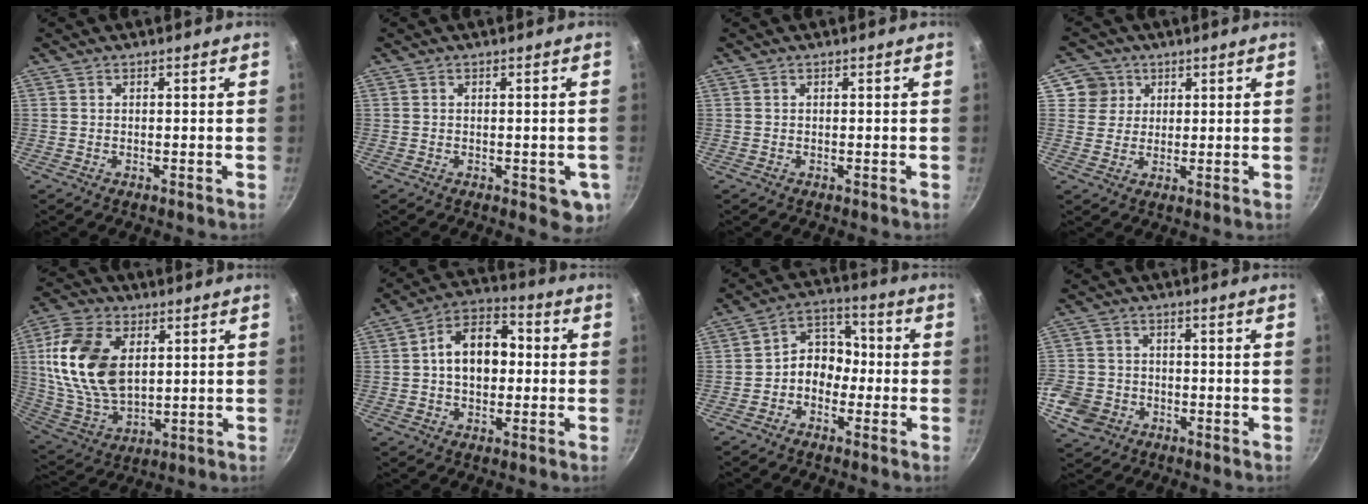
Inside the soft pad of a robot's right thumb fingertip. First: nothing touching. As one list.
[{"total": 5.0, "force": [-1.3, 2.5, 4.1], "torque": [-0.034, -0.002, -0.014]}, {"total": 0.0}, {"total": 5.4, "force": [2.2, 4.9, 0.4], "torque": [0.035, 0.006, 0.033]}, {"total": 18.7, "force": [4.0, 11.7, 14.0], "torque": [-0.256, -0.009, 0.085]}, {"total": 12.4, "force": [0.6, 8.5, 9.0], "torque": [-0.104, 0.031, -0.006]}, {"total": 8.0, "force": [-1.8, 6.4, 4.4], "torque": [-0.025, 0.039, -0.046]}, {"total": 9.4, "force": [-3.7, 7.7, 3.9], "torque": [-0.083, 0.025, -0.070]}]